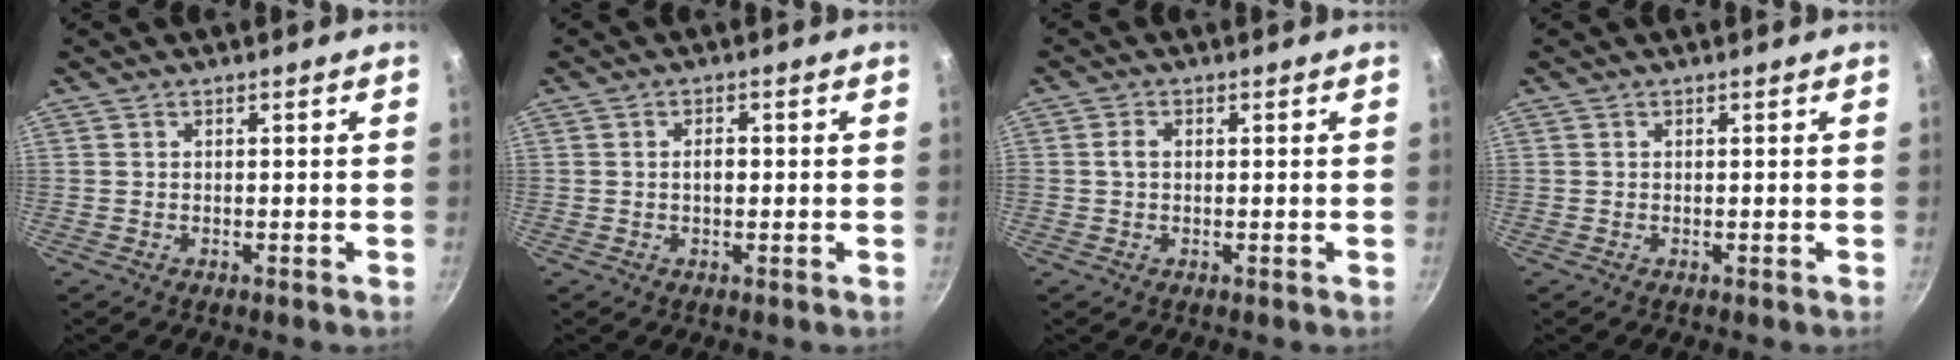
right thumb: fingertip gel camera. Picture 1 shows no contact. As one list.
[{"total": 2.1, "force": [-0.1, 1.2, 1.7], "torque": [-0.028, 0.005, -0.003]}, {"total": 1.8, "force": [0.1, 1.2, 1.3], "torque": [-0.025, 0.002, 0.000]}, {"total": 0.0}]